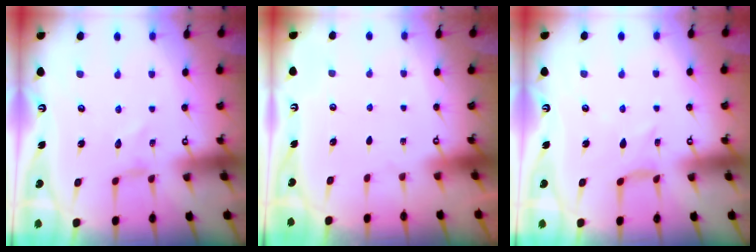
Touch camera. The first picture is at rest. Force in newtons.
{"total": 0.0}
{"total": 2.1, "press": 2.1, "slide": 0.5}